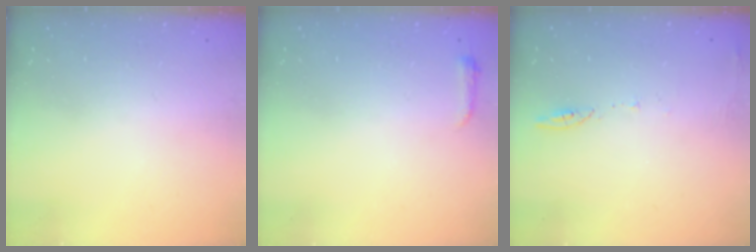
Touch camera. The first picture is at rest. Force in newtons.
{"total": 3.0, "press": 2.9, "slide": 0.6}
{"total": 5.8, "press": 5.7, "slide": 0.9}